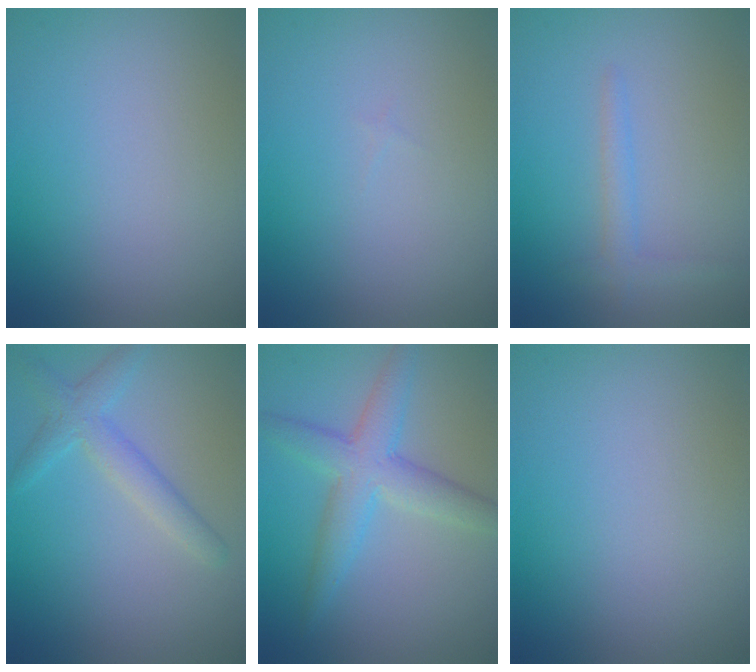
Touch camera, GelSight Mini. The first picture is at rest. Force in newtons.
{"total": 0.0}
{"total": 1.4, "press": 1.4, "slide": 0.2}
{"total": 1.9, "press": 1.9, "slide": 0.2}
{"total": 4.6, "press": 4.6, "slide": 0.1}
{"total": 0.0}